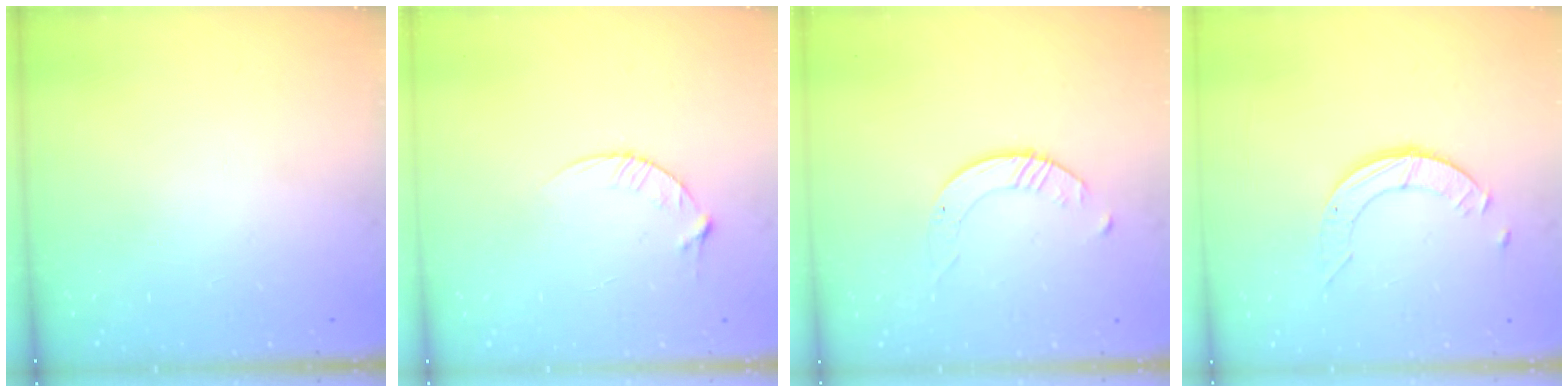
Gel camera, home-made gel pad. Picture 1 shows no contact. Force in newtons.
{"total": 4.5, "press": 4.5, "slide": 0.5}
{"total": 2.6, "press": 2.6, "slide": 0.3}
{"total": 4.0, "press": 4.0, "slide": 0.2}